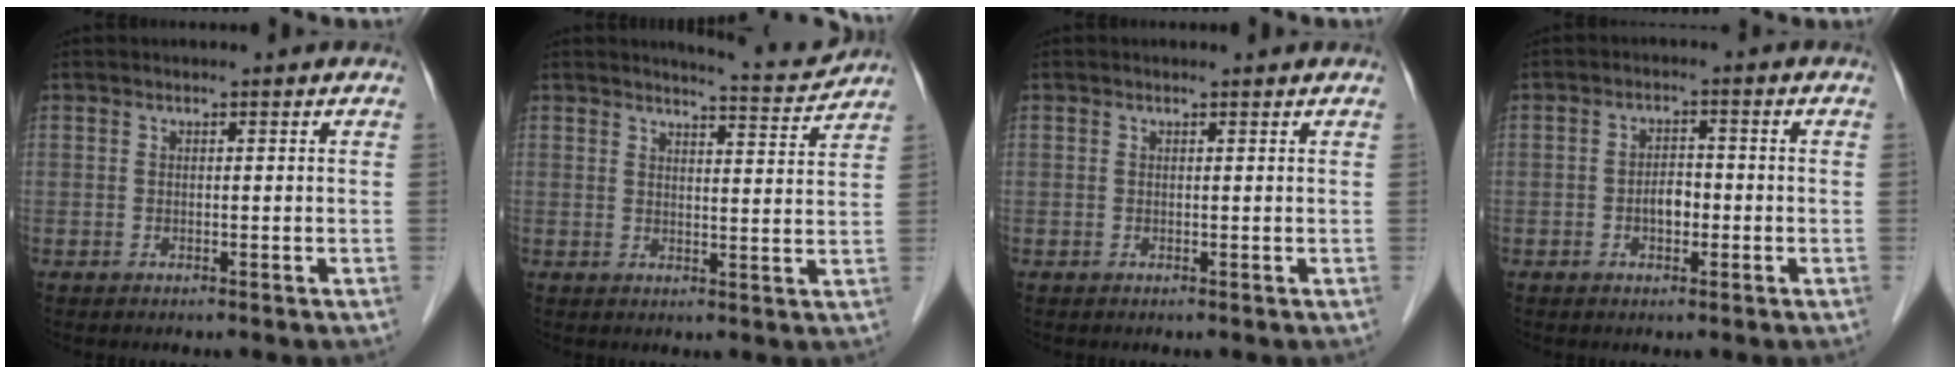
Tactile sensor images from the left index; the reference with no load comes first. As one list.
[{"total": 6.1, "force": [6.0, -0.4, 0.7], "torque": [-0.025, -0.016, 0.078]}, {"total": 1.1, "force": [1.1, 0.0, 0.2], "torque": [-0.009, 0.004, 0.014]}, {"total": 2.8, "force": [-0.8, 1.5, 2.1], "torque": [-0.035, 0.007, -0.013]}]